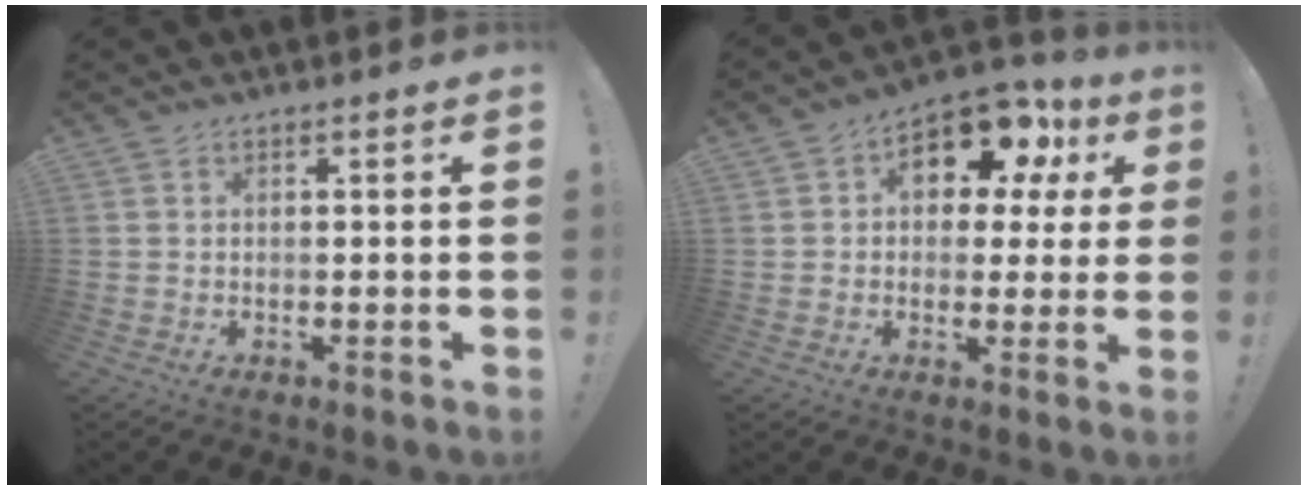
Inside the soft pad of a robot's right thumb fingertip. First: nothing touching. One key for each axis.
{"total": 12.1, "fx": 6.3, "fy": 7.1, "fz": 7.5, "tx": -0.104, "ty": -0.037, "tz": 0.109}